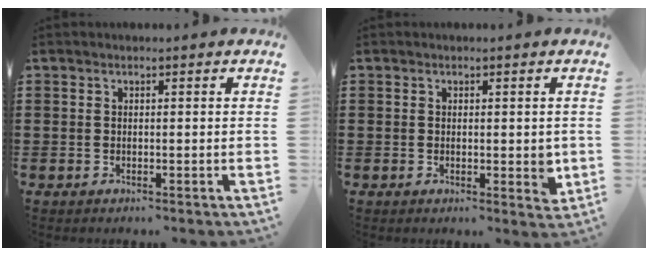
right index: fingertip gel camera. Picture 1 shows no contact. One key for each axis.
{"total": 2.1, "fx": 0.1, "fy": 0.9, "fz": 1.9, "tx": -0.027, "ty": 0.002, "tz": -0.001}